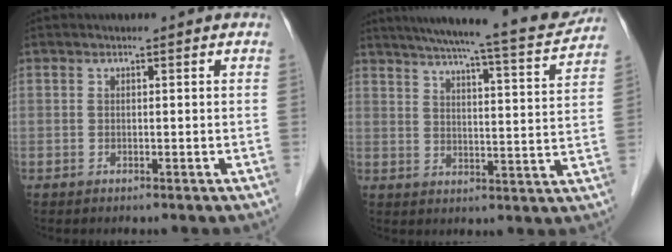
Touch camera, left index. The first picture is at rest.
{"total": 19.7, "force": [17.5, 1.3, 8.8], "torque": [-0.135, -0.021, 0.226]}